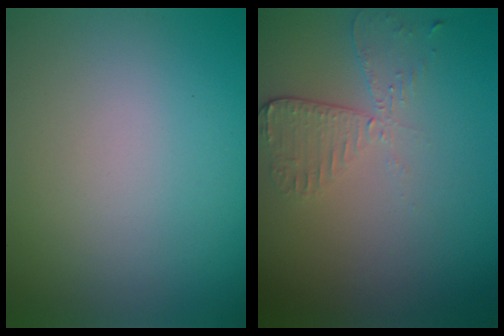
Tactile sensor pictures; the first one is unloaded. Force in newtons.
{"total": 2.6, "press": 2.3, "slide": 1.2}